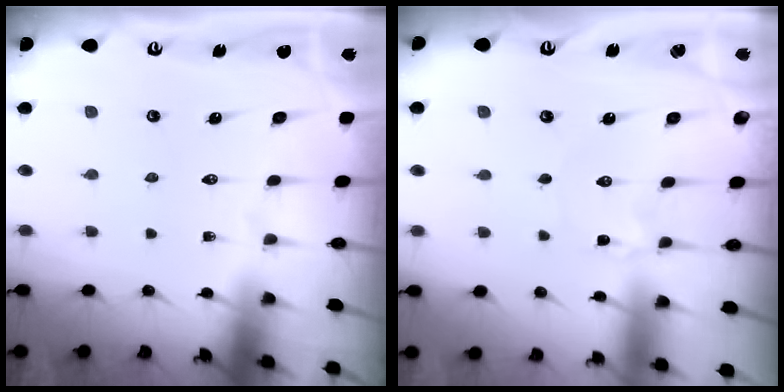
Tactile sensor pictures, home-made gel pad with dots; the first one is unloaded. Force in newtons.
{"total": 0.8, "press": 0.8, "slide": 0.1}